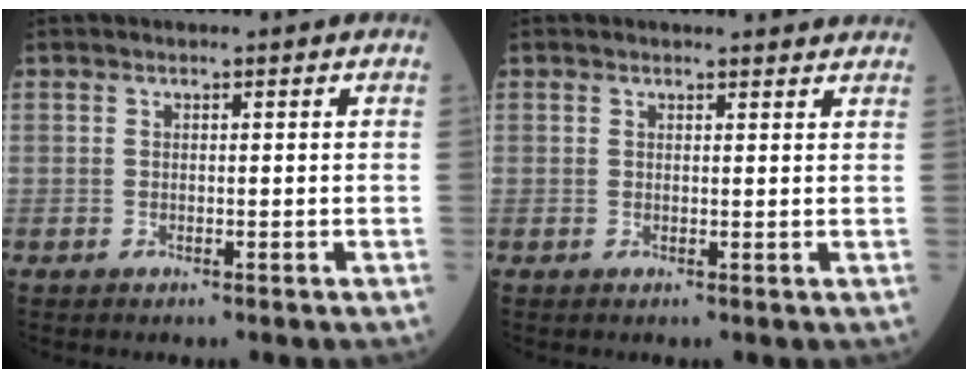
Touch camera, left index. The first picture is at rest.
{"total": 3.5, "force": [3.4, 0.5, 0.6], "torque": [-0.008, 0.006, 0.032]}